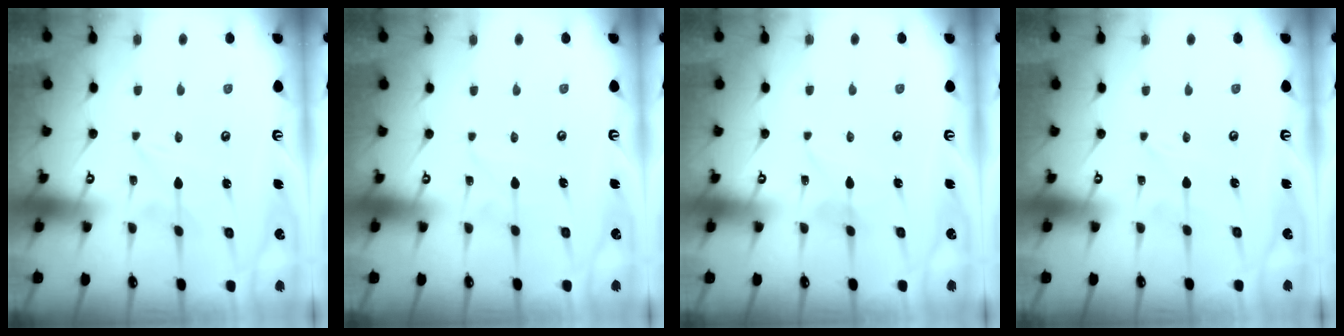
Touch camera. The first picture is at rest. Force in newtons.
{"total": 1.6, "press": 1.5, "slide": 0.1}
{"total": 2.0, "press": 2.0, "slide": 0.1}
{"total": 0.0}